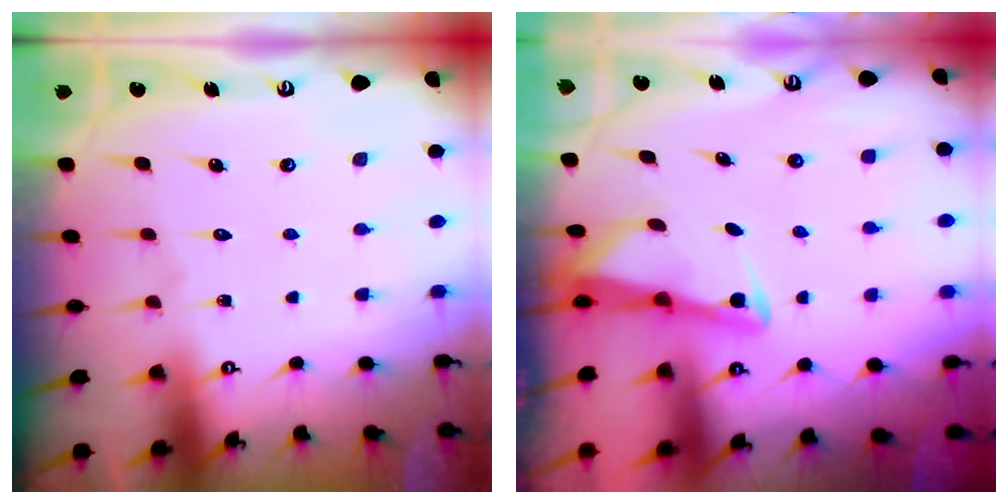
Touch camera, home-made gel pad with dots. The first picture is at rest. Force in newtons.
{"total": 2.7, "press": 2.7, "slide": 0.2}